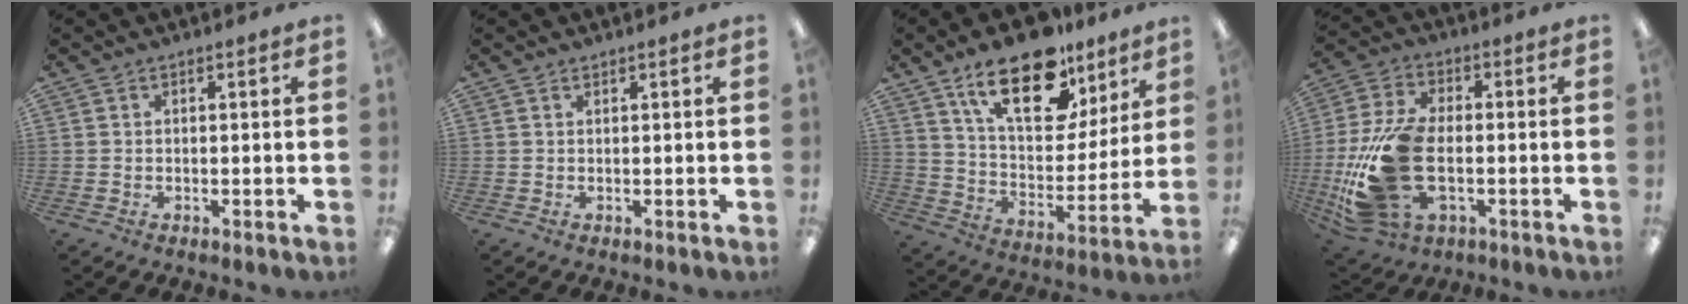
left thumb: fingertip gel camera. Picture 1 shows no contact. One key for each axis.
{"total": 0.5, "fx": 0.5, "fy": 0.2, "fz": 0.1, "tx": -0.002, "ty": 0.002, "tz": 0.008}
{"total": 22.1, "fx": 14.1, "fy": 10.5, "fz": 13.5, "tx": -0.211, "ty": -0.074, "tz": 0.243}
{"total": 21.7, "fx": -4.0, "fy": 13.2, "fz": 16.7, "tx": -0.342, "ty": 0.009, "tz": -0.053}